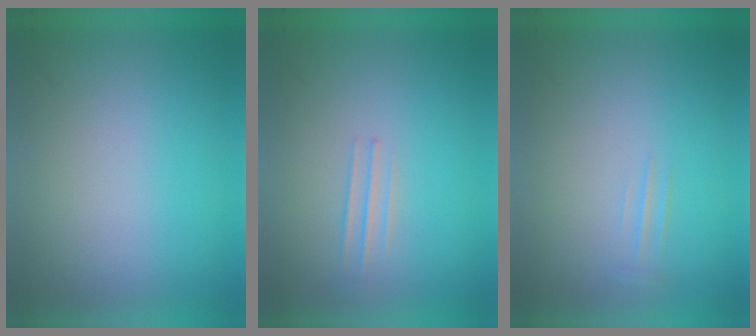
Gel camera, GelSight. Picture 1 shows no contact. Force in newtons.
{"total": 1.4}
{"total": 2.0}